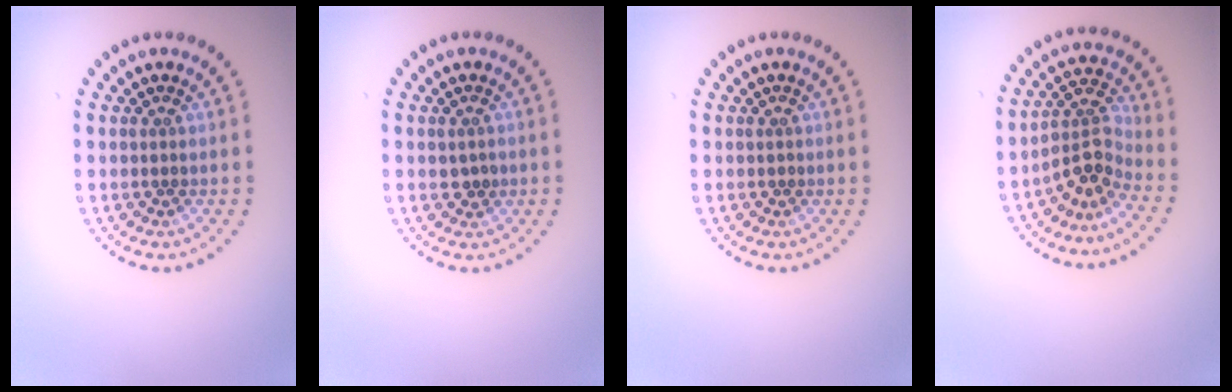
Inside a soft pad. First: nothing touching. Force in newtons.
{"total": 1.3, "press": 1.3, "slide": 0.1}
{"total": 0.5, "press": 0.4, "slide": 0.4}
{"total": 3.3, "press": 2.4, "slide": 2.3}